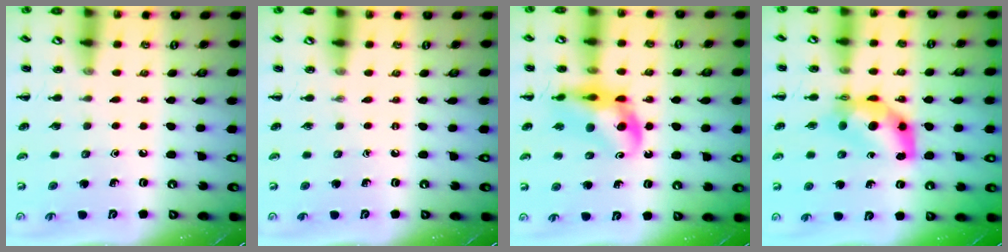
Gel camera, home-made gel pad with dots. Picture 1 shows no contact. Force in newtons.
{"total": 0.0}
{"total": 11.2, "press": 10.8, "slide": 3.0}
{"total": 7.1, "press": 7.0, "slide": 1.4}